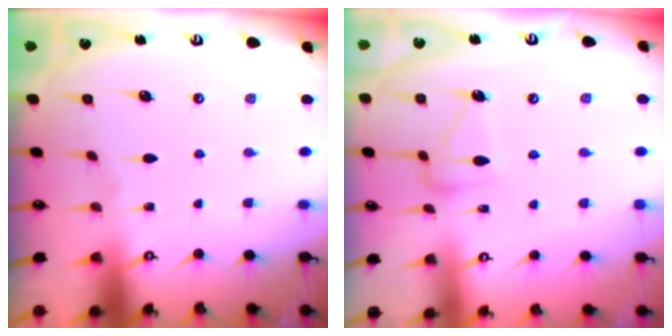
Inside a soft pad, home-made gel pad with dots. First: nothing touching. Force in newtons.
{"total": 7.6, "press": 7.5, "slide": 0.5}